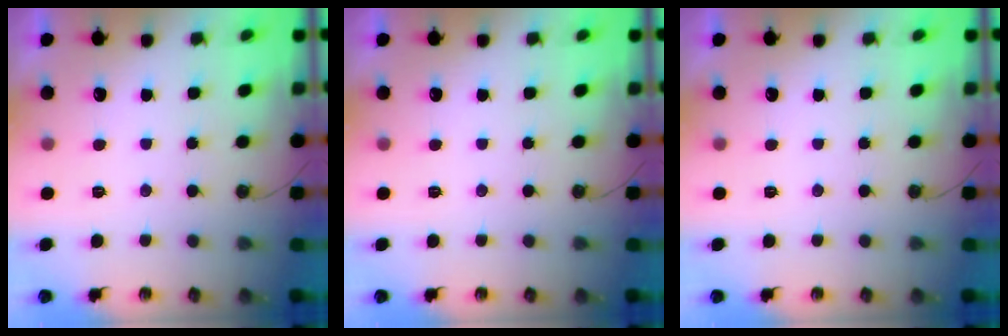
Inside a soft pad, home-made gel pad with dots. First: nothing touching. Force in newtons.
{"total": 0.0}
{"total": 0.0}